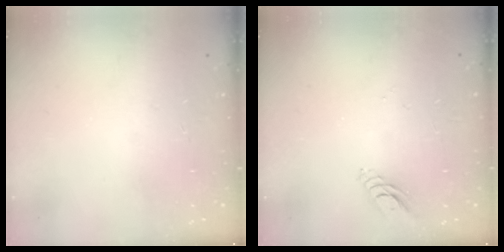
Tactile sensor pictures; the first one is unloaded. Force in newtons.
{"total": 4.5, "press": 4.5, "slide": 0.0}